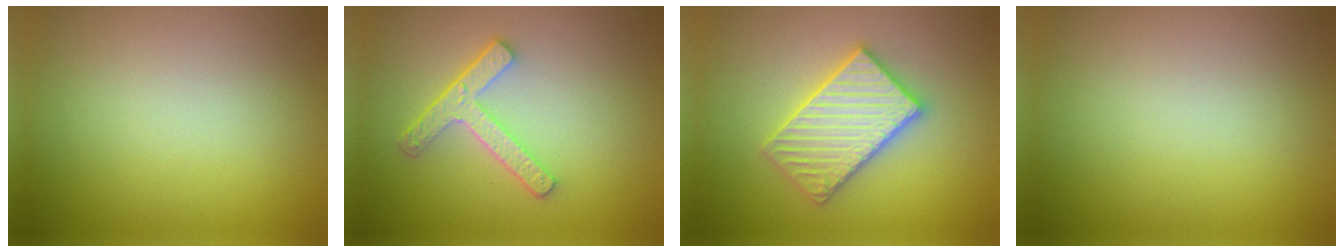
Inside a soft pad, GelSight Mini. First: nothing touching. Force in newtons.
{"total": 3.9, "press": 3.0, "slide": 2.5}
{"total": 5.6, "press": 5.5, "slide": 0.8}
{"total": 0.0}